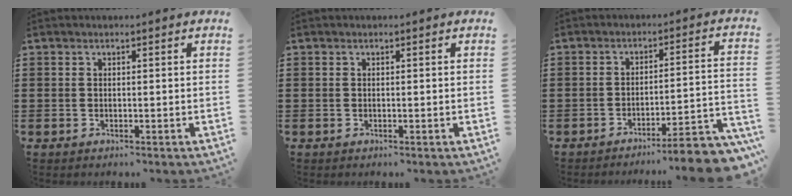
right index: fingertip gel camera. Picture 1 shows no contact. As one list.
[{"total": 0.0}, {"total": 5.7, "force": [-5.0, -0.2, 2.7], "torque": [-0.042, -0.013, -0.098]}]